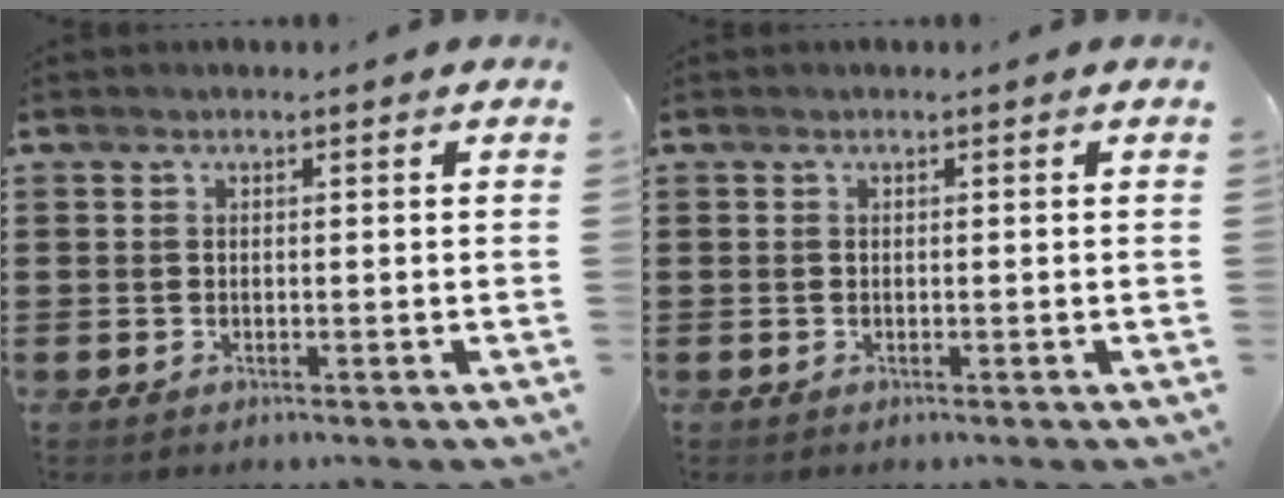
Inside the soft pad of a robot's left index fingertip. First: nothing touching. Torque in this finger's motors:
{"motor_torque": [0.00, 0.00, -0.03, 0.00]}